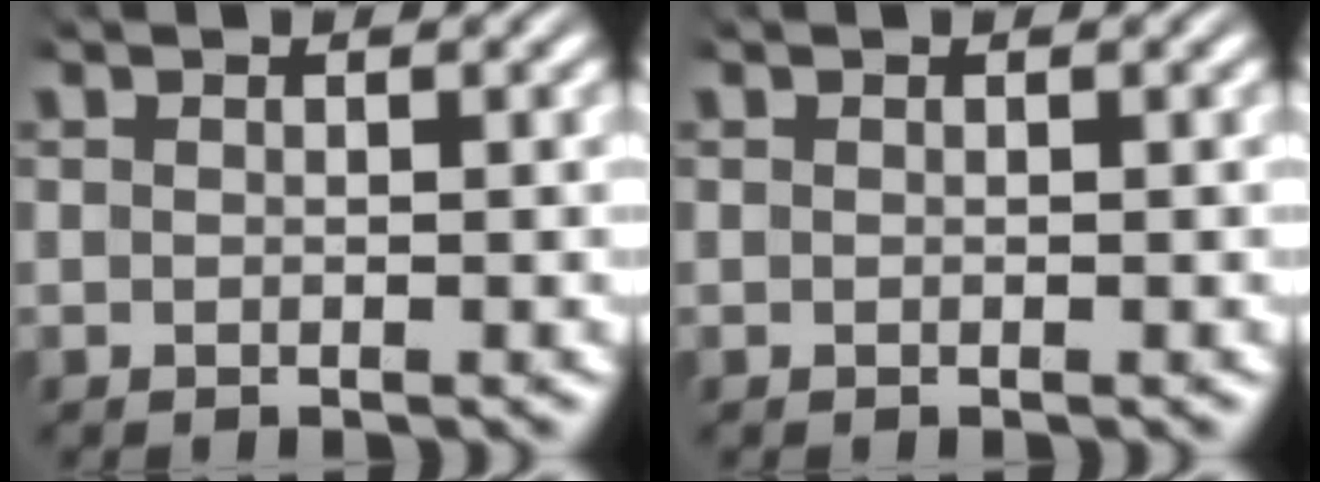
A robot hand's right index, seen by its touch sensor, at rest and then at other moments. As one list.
[{"total": 0.0}]